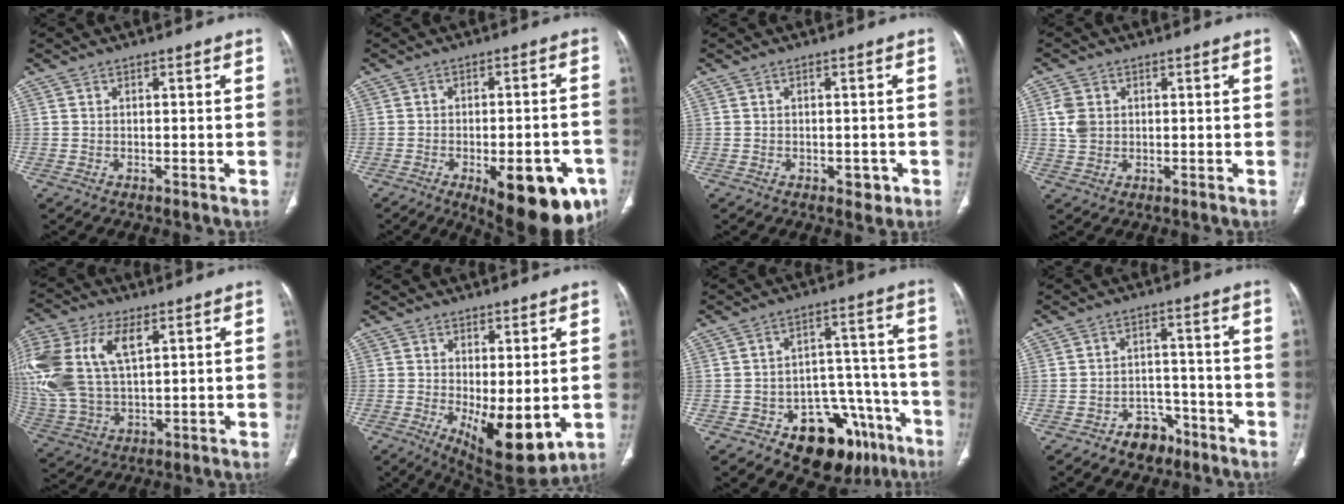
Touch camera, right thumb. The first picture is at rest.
{"total": 18.3, "force": [-8.2, 7.1, 14.8], "torque": [-0.134, 0.020, -0.094]}
{"total": 2.4, "force": [-0.9, 1.5, 1.6], "torque": [-0.009, 0.002, -0.007]}
{"total": 4.4, "force": [0.9, 3.5, 2.5], "torque": [-0.043, 0.001, 0.021]}
{"total": 23.5, "force": [7.3, 13.7, 17.6], "torque": [-0.434, 0.014, 0.143]}
{"total": 11.2, "force": [-1.6, 4.6, 10.1], "torque": [-0.147, -0.024, -0.005]}
{"total": 17.7, "force": [-10.2, 10.4, 10.0], "torque": [-0.068, 0.094, -0.136]}
{"total": 6.1, "force": [-4.1, 4.2, 1.8], "torque": [-0.001, 0.040, -0.059]}